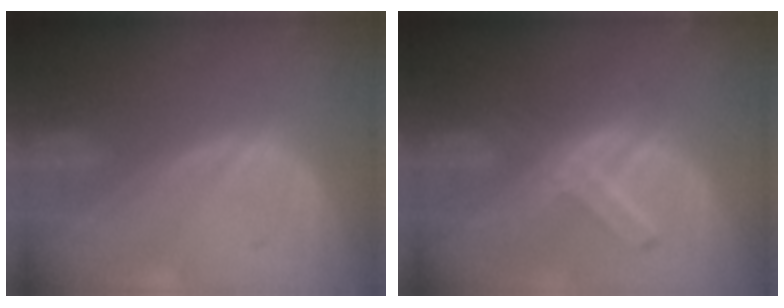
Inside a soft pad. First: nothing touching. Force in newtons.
{"total": 7.5, "press": 6.4, "slide": 3.8}